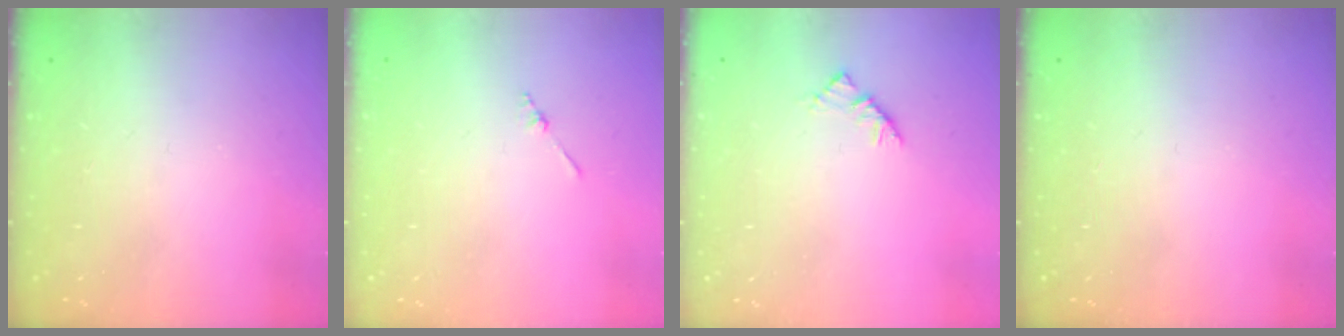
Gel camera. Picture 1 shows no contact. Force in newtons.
{"total": 1.3, "press": 1.3, "slide": 0.3}
{"total": 2.9, "press": 2.8, "slide": 0.7}
{"total": 0.0}